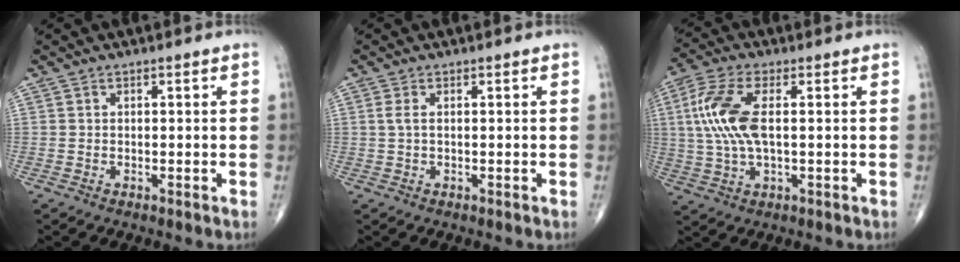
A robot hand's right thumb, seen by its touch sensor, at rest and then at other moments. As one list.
[{"total": 1.5, "force": [0.3, 0.5, 1.3], "torque": [-0.038, 0.007, 0.008]}, {"total": 11.1, "force": [1.4, 4.6, 10.0], "torque": [-0.237, 0.010, 0.028]}]